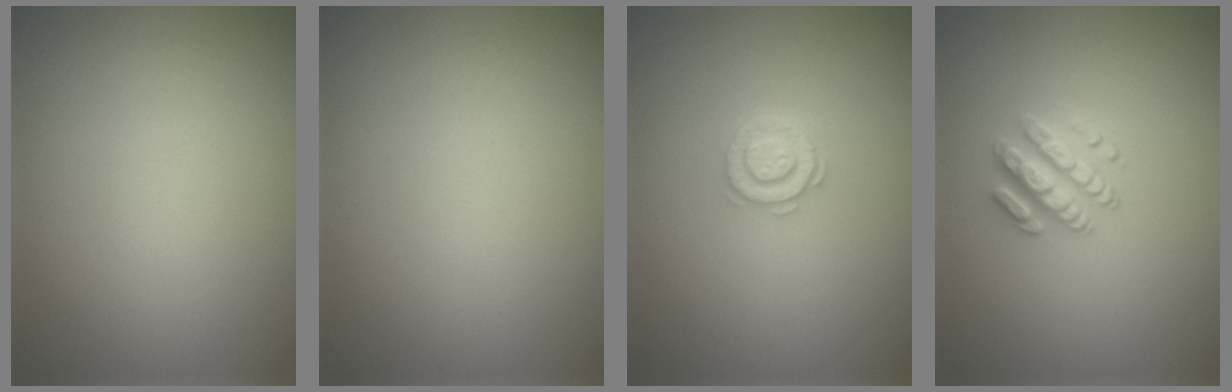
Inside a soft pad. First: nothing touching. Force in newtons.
{"total": 0.0}
{"total": 2.2, "press": 2.2, "slide": 0.3}
{"total": 2.7, "press": 2.5, "slide": 1.2}